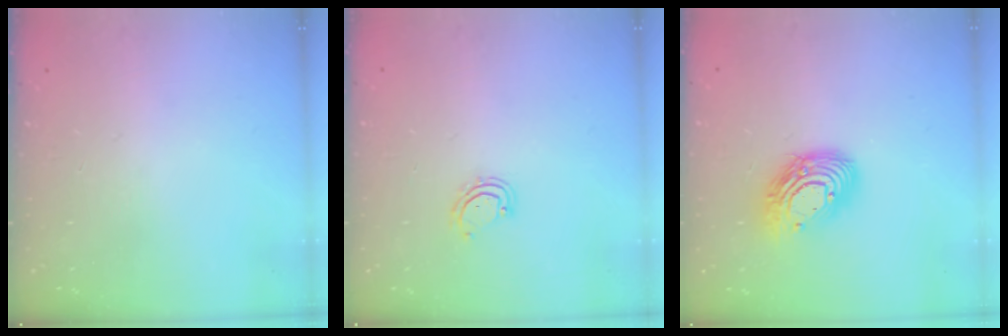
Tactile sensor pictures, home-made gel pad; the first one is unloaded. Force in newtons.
{"total": 4.1, "press": 4.1, "slide": 0.3}
{"total": 13.7, "press": 13.7, "slide": 1.2}